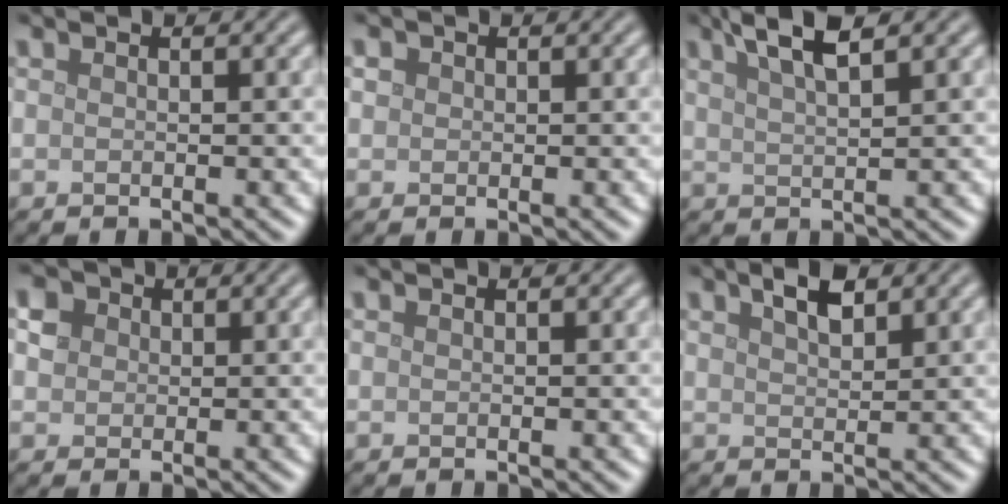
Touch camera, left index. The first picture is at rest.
{"total": 1.0, "force": [0.2, 0.9, 0.2], "torque": [0.001, 0.001, 0.001]}
{"total": 4.0, "force": [2.7, 0.9, 2.9], "torque": [-0.042, 0.012, 0.046]}
{"total": 2.5, "force": [0.8, 2.2, 0.9], "torque": [-0.021, 0.006, 0.017]}
{"total": 0.0}
{"total": 2.5, "force": [1.6, 0.9, 1.6], "torque": [-0.030, 0.005, 0.031]}